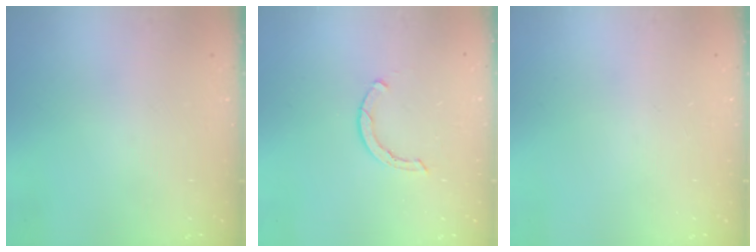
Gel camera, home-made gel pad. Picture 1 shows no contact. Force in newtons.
{"total": 1.7, "press": 1.6, "slide": 0.3}
{"total": 0.0}